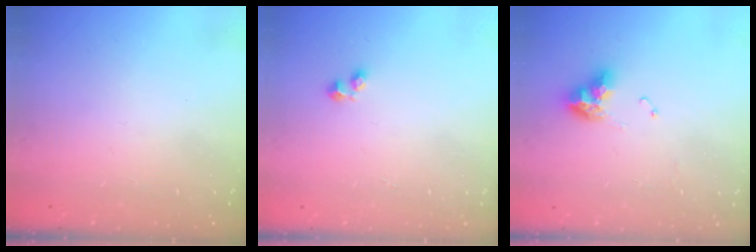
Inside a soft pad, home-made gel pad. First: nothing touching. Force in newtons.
{"total": 1.7, "press": 1.6, "slide": 0.6}
{"total": 9.1, "press": 9.0, "slide": 1.0}